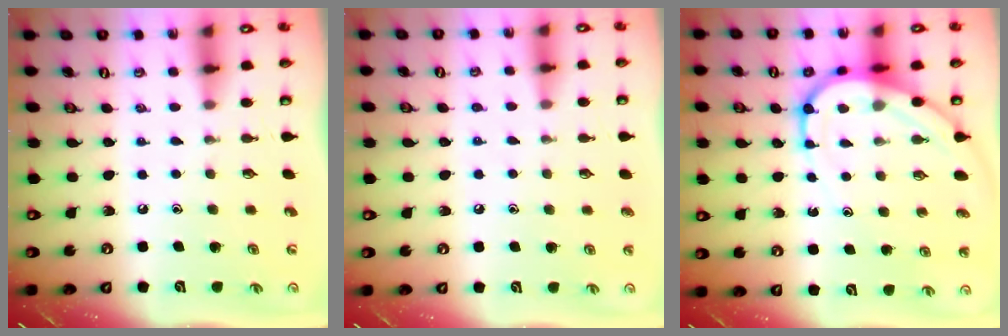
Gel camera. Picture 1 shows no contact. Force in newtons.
{"total": 4.2, "press": 4.0, "slide": 1.0}
{"total": 10.9, "press": 10.8, "slide": 1.0}